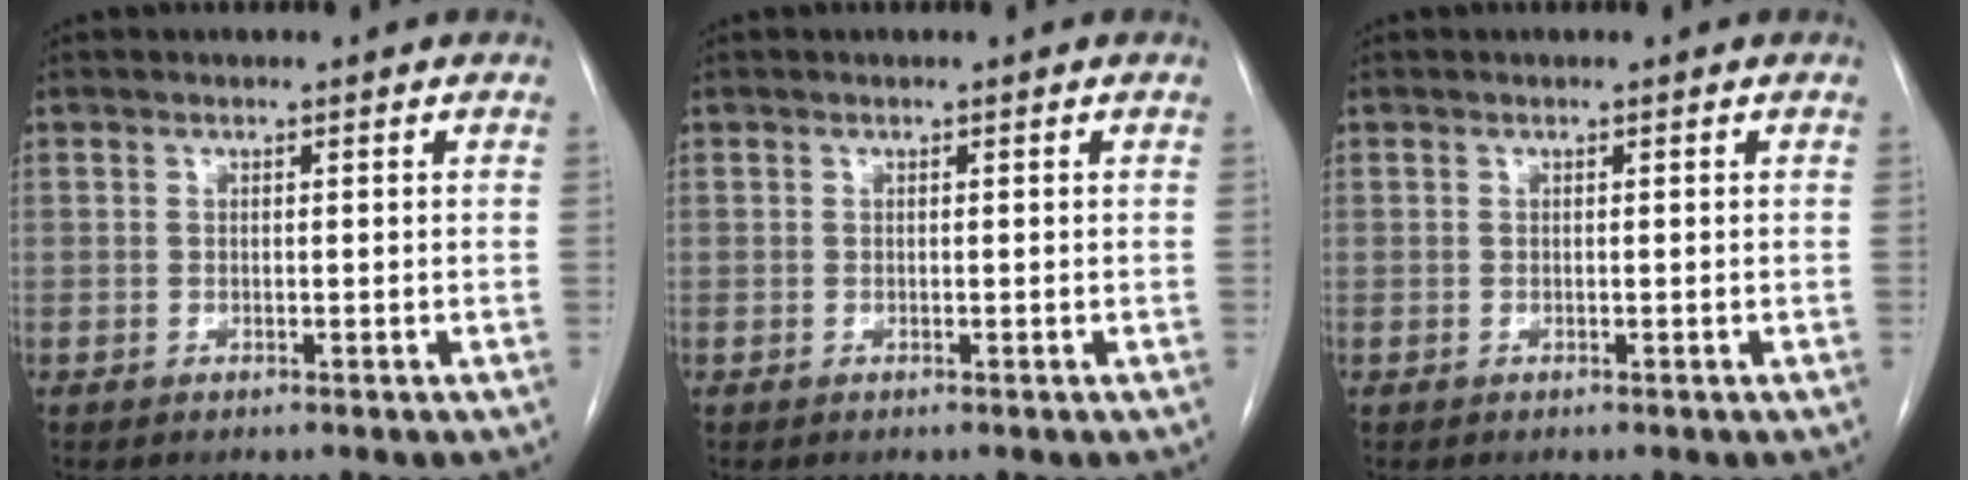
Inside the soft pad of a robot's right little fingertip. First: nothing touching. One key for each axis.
{"total": 0.0}
{"total": 0.0}